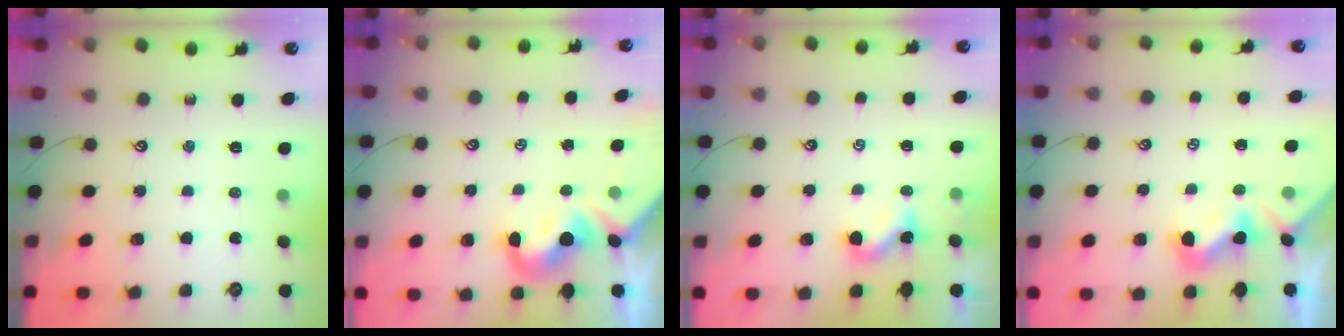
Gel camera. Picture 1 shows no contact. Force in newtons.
{"total": 3.9, "press": 3.9, "slide": 0.7}
{"total": 0.6, "press": 0.4, "slide": 0.5}
{"total": 1.3, "press": 1.2, "slide": 0.6}